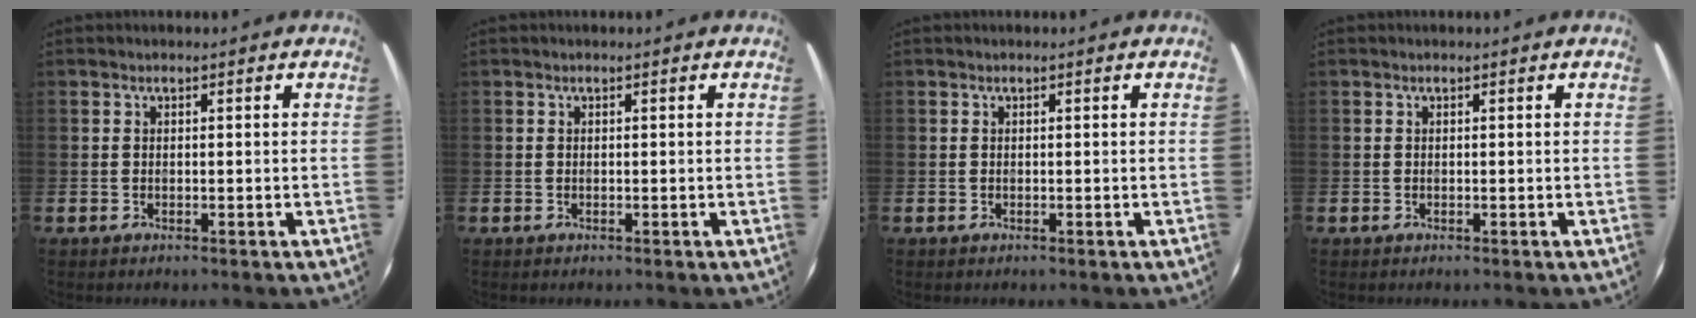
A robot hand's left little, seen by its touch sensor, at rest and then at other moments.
{"total": 0.0}
{"total": 0.0}
{"total": 0.0}